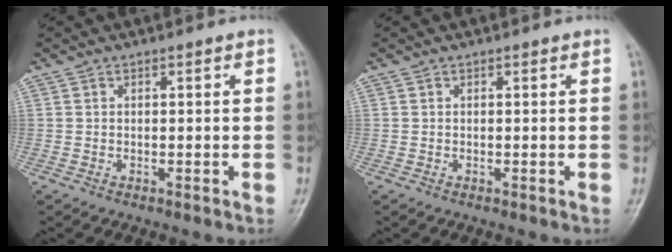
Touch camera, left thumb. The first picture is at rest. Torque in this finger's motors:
{"motor_torque": [0.00, 0.00, -0.08, -0.08, 0.00]}